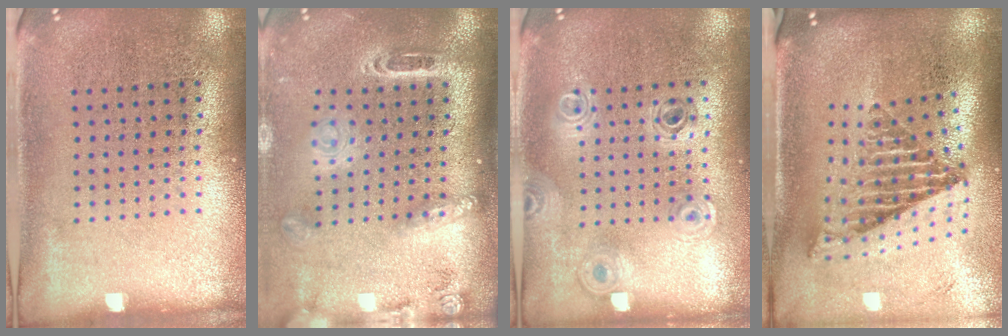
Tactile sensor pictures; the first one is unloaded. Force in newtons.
{"total": 2.5, "press": 1.8, "slide": 1.8}
{"total": 0.8, "press": 0.8, "slide": 0.1}
{"total": 2.7, "press": 1.7, "slide": 2.1}